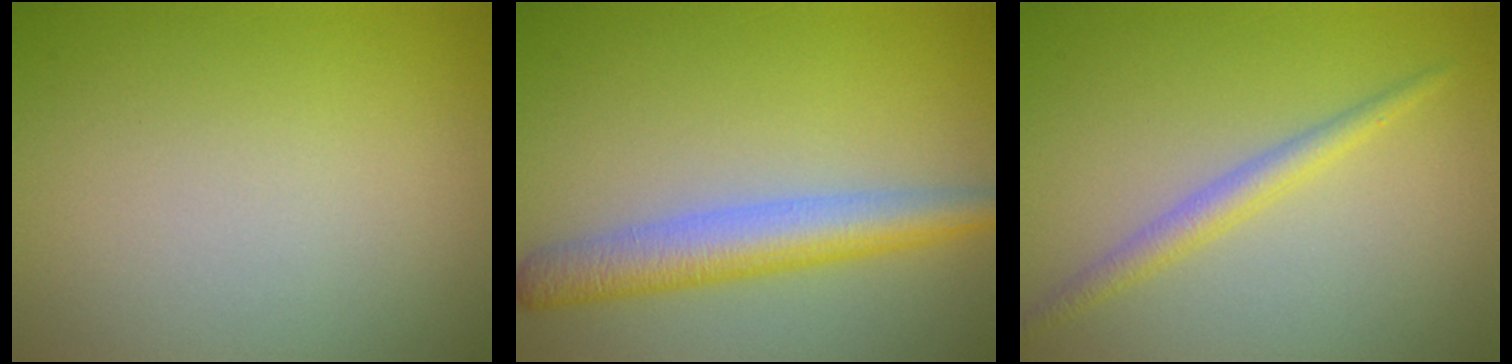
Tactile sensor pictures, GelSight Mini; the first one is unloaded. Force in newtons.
{"total": 4.8, "press": 4.8, "slide": 0.2}
{"total": 2.0, "press": 2.0, "slide": 0.1}